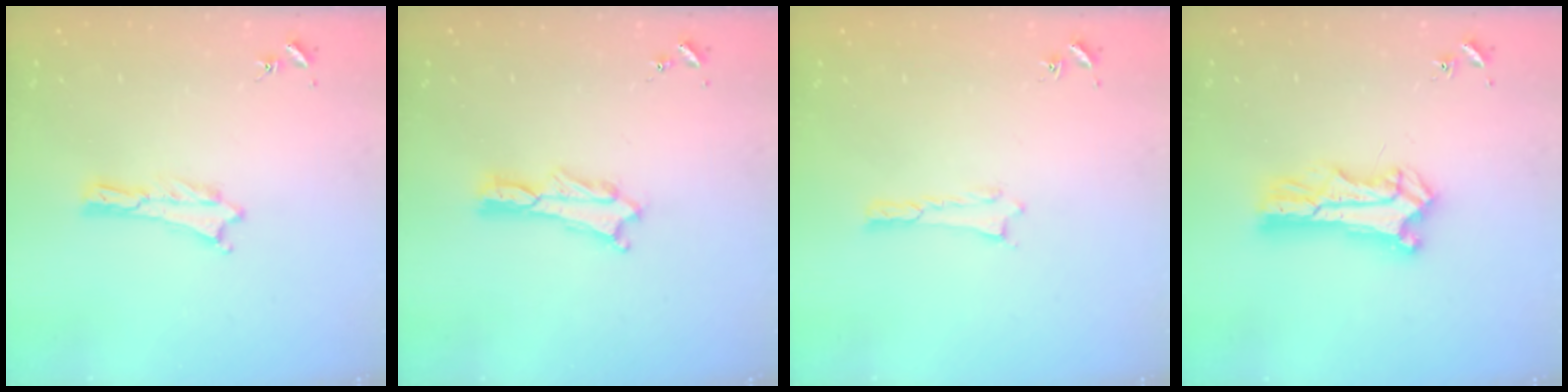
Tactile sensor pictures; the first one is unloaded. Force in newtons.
{"total": 1.1, "press": 1.1, "slide": 0.2}
{"total": 0.0}
{"total": 7.4, "press": 7.4, "slide": 0.7}